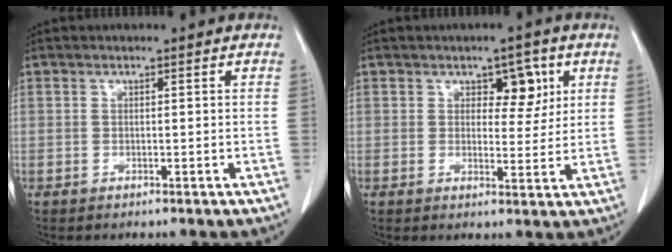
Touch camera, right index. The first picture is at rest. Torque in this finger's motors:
{"motor_torque": [0.10, 0.07, 0.07, 0.00]}